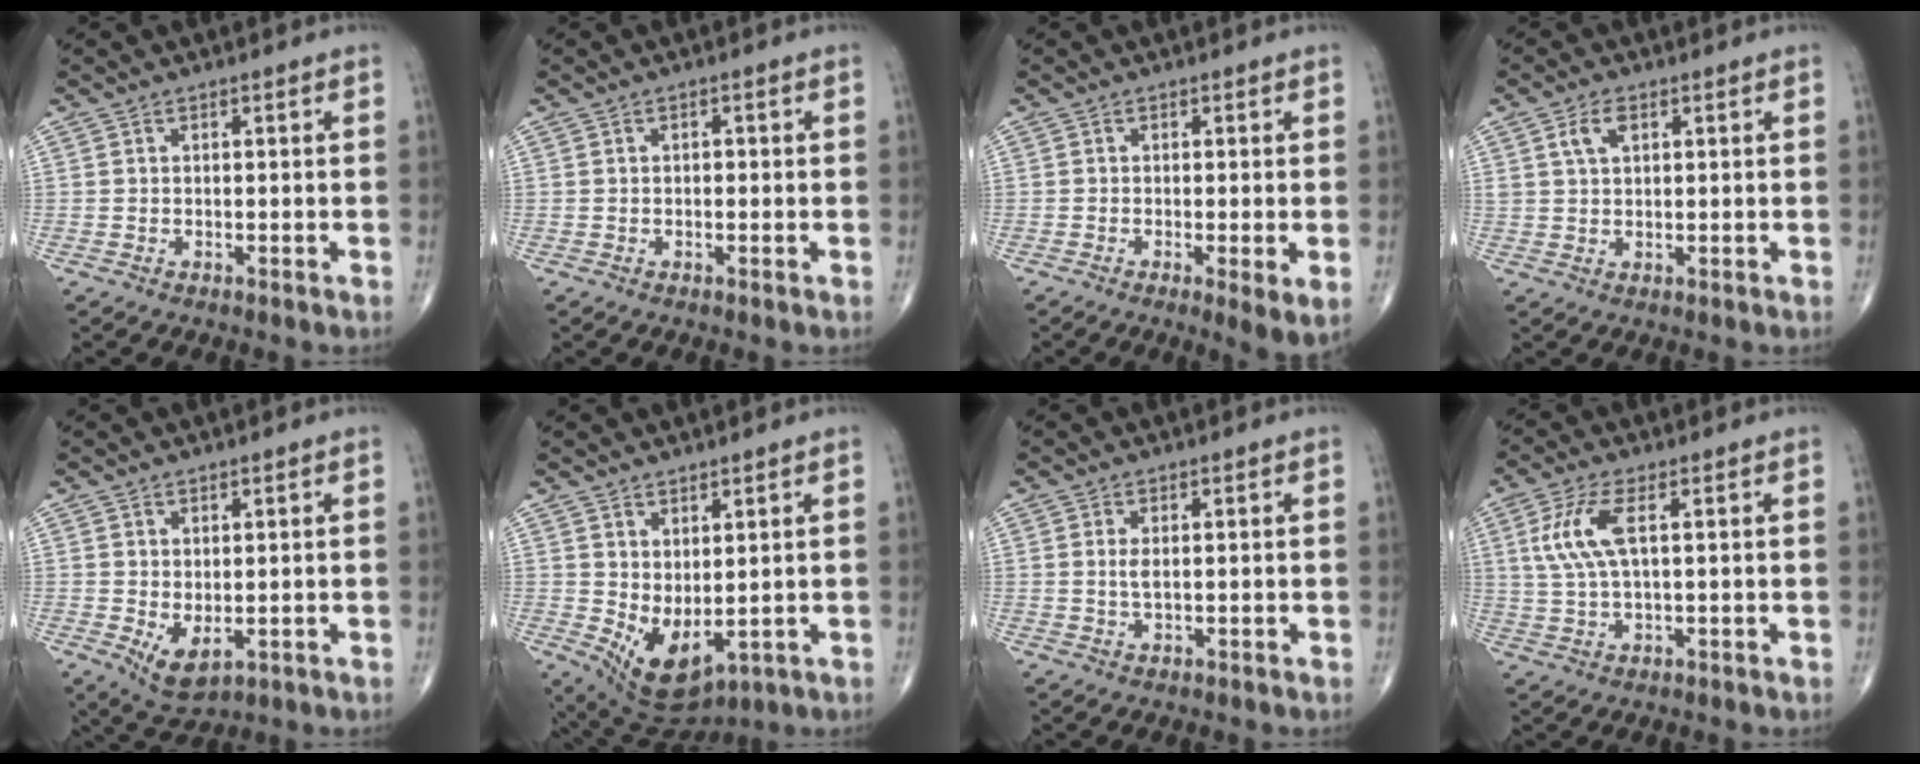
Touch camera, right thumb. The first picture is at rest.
{"total": 0.9, "force": [0.0, 0.6, 0.7], "torque": [-0.007, 0.002, -0.001]}
{"total": 4.2, "force": [-1.0, 0.7, 4.0], "torque": [-0.072, -0.016, -0.021]}
{"total": 3.7, "force": [1.6, 2.1, 2.6], "torque": [-0.048, 0.002, 0.033]}
{"total": 5.1, "force": [-0.6, 2.6, 4.3], "torque": [-0.066, -0.007, 0.008]}
{"total": 8.7, "force": [0.2, 4.5, 7.4], "torque": [-0.118, -0.016, 0.031]}
{"total": 1.7, "force": [0.4, 0.6, 1.6], "torque": [-0.037, -0.003, 0.012]}
{"total": 7.4, "force": [1.9, 2.4, 6.7], "torque": [-0.167, 0.005, 0.042]}